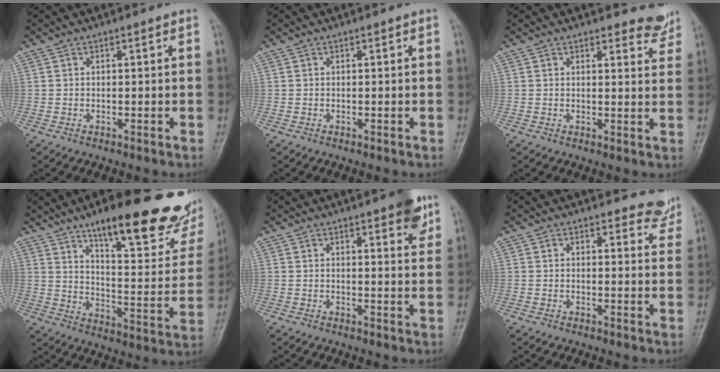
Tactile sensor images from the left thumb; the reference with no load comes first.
{"total": 0.0}
{"total": 4.2, "force": [4.0, 1.3, 0.5], "torque": [0.017, -0.032, 0.035]}
{"total": 27.2, "force": [17.9, 7.6, 19.1], "torque": [-0.222, -0.078, 0.257]}
{"total": 5.9, "force": [3.6, 1.5, 4.4], "torque": [-0.044, -0.017, 0.042]}
{"total": 4.3, "force": [4.0, 1.5, 0.2], "torque": [0.028, -0.030, 0.028]}